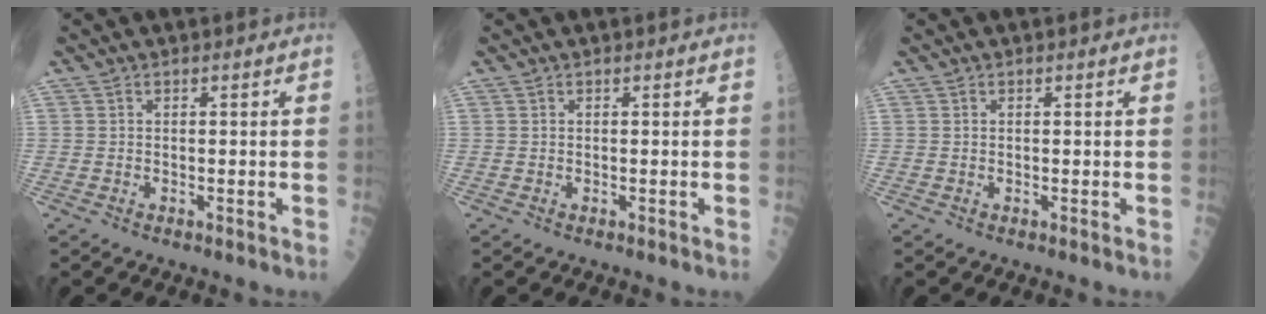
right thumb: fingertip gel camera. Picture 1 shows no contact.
{"total": 0.0}
{"total": 0.0}